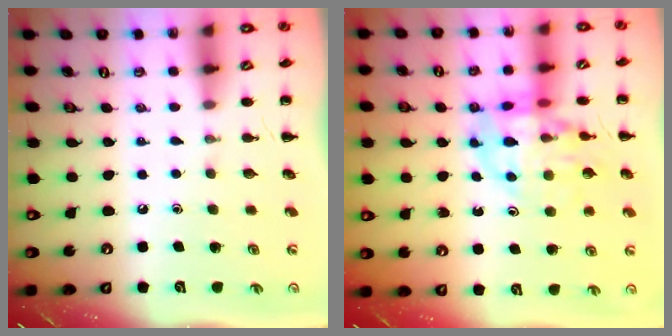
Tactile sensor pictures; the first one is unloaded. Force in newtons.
{"total": 12.5, "press": 12.4, "slide": 2.1}